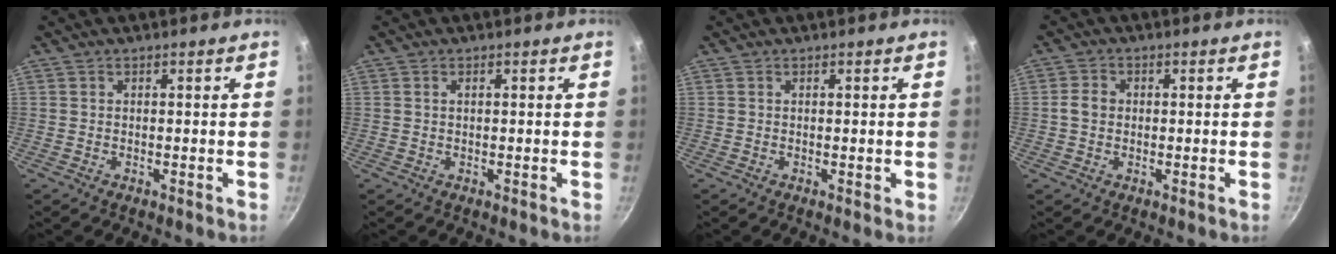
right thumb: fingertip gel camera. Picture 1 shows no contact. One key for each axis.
{"total": 0.7, "fx": 0.2, "fy": 0.4, "fz": 0.5, "tx": -0.009, "ty": 0.003, "tz": 0.003}
{"total": 0.6, "fx": 0.0, "fy": 0.1, "fz": 0.6, "tx": -0.007, "ty": -0.002, "tz": 0.000}
{"total": 3.2, "fx": -0.1, "fy": 2.7, "fz": 1.8, "tx": -0.025, "ty": 0.010, "tz": -0.007}